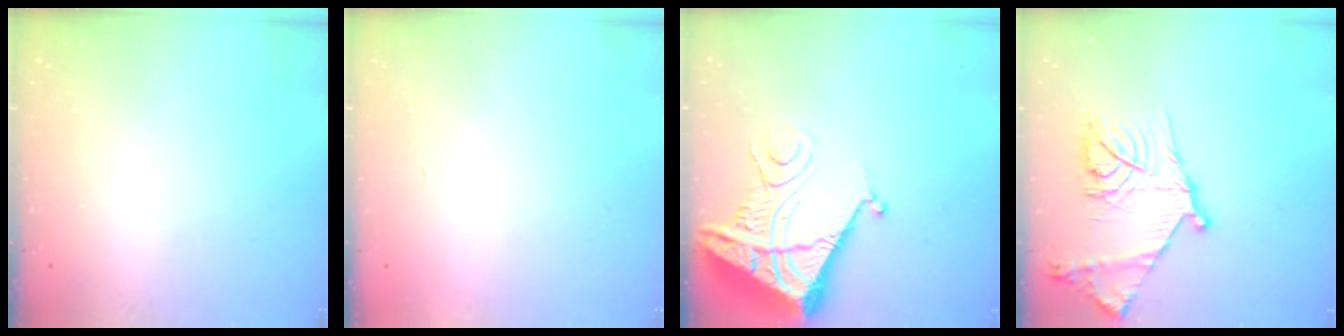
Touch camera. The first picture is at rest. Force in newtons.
{"total": 1.8, "press": 1.8, "slide": 0.1}
{"total": 11.4, "press": 11.3, "slide": 1.3}
{"total": 19.6, "press": 19.6, "slide": 1.5}